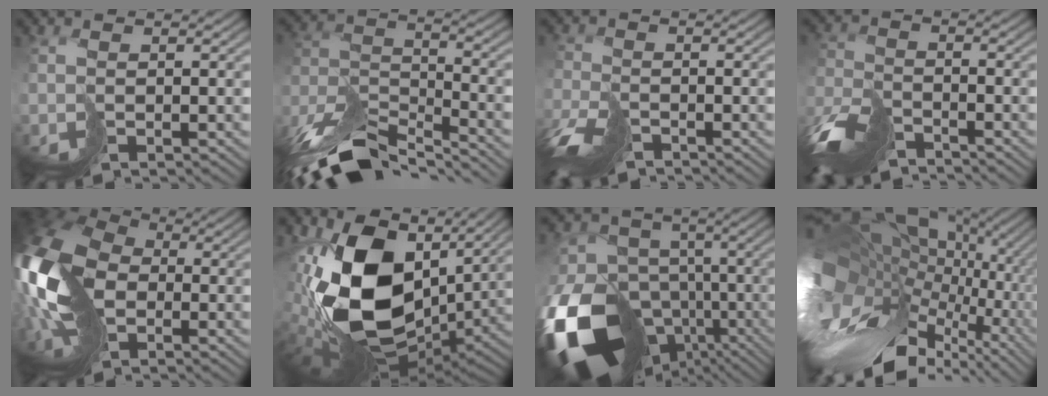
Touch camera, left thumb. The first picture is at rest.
{"total": 14.2, "force": [-11.2, 5.2, 7.0], "torque": [-0.172, -0.013, -0.198]}
{"total": 6.5, "force": [-5.1, 2.6, 3.0], "torque": [-0.073, -0.021, -0.105]}
{"total": 10.0, "force": [-8.2, 3.7, 4.4], "torque": [-0.109, -0.021, -0.167]}
{"total": 16.1, "force": [-2.3, 10.8, 11.7], "torque": [-0.311, -0.025, -0.038]}
{"total": 16.4, "force": [3.7, 11.4, 11.3], "torque": [-0.239, -0.017, 0.069]}
{"total": 21.5, "force": [-9.5, 16.0, 10.7], "torque": [-0.262, -0.063, -0.120]}
{"total": 19.5, "force": [-1.0, 14.0, 13.5], "torque": [-0.279, -0.014, 0.009]}